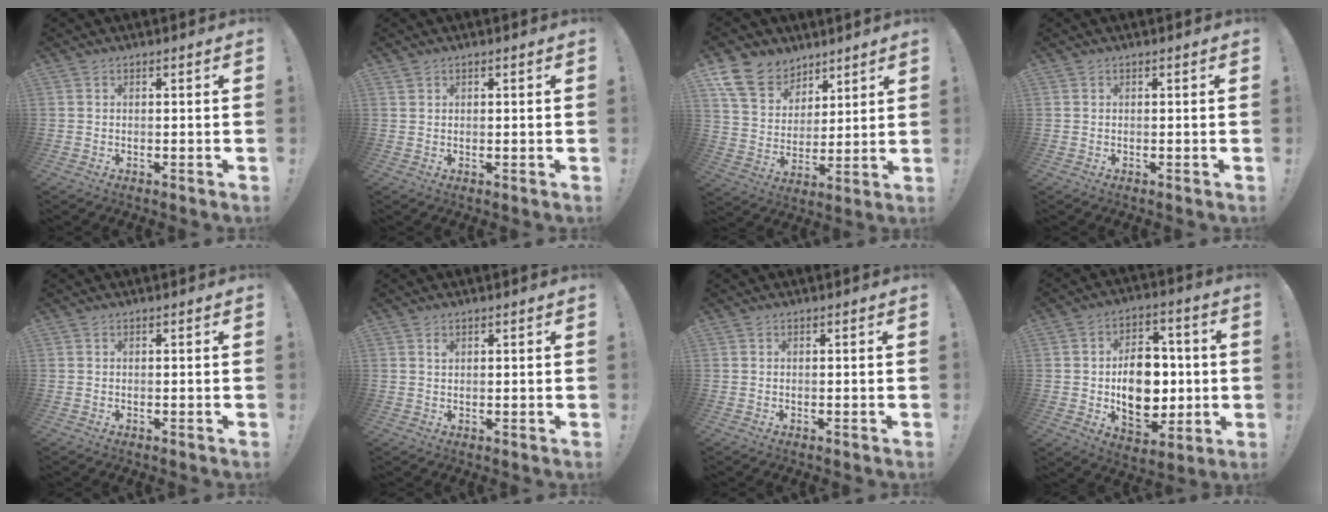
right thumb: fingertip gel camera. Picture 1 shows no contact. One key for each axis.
{"total": 1.0, "fx": 0.8, "fy": 0.6, "fz": 0.3, "tx": 0.000, "ty": -0.003, "tz": 0.014}
{"total": 14.0, "fx": 9.5, "fy": 9.2, "fz": 4.5, "tx": -0.091, "ty": -0.058, "tz": 0.187}
{"total": 0.0}
{"total": 0.0}
{"total": 1.1, "fx": 0.7, "fy": 0.7, "fz": 0.4, "tx": 0.001, "ty": -0.003, "tz": 0.011}
{"total": 0.0}
{"total": 16.0, "fx": -0.6, "fy": 11.5, "fz": 11.2, "tx": -0.172, "ty": 0.003, "tz": -0.007}